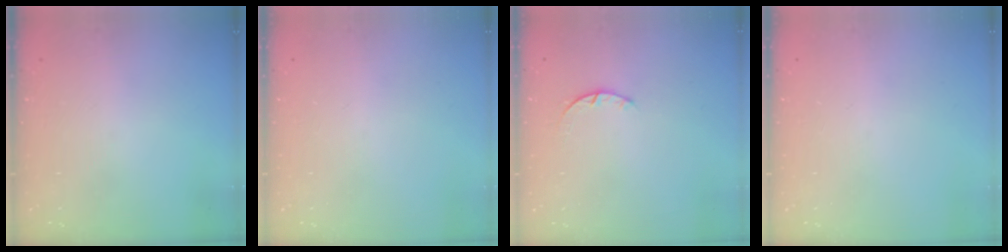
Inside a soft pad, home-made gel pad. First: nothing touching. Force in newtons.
{"total": 0.0}
{"total": 1.2, "press": 1.2, "slide": 0.3}
{"total": 0.0}